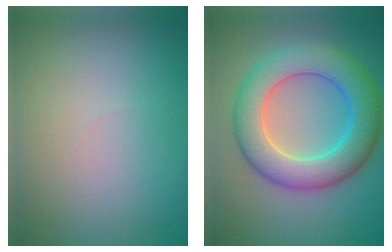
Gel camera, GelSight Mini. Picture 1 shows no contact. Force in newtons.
{"total": 8.1, "press": 8.1, "slide": 0.3}